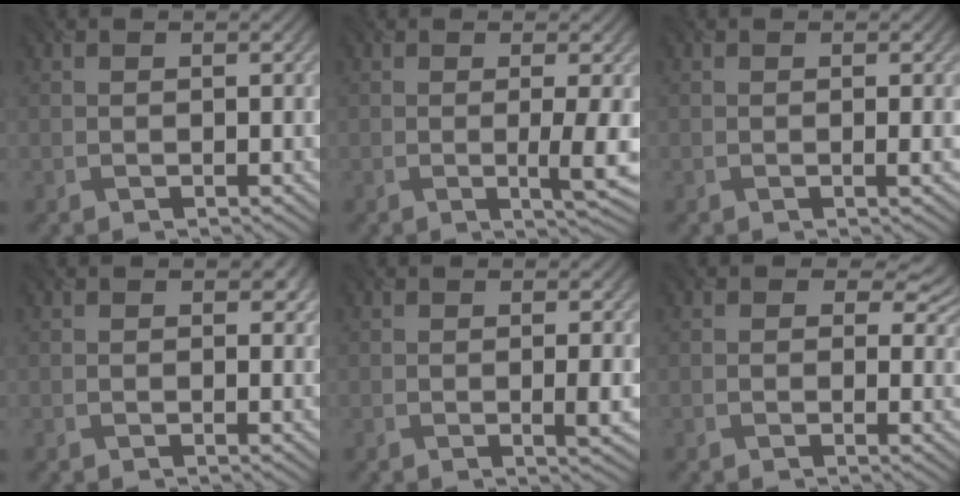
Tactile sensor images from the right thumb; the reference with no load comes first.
{"total": 3.6, "force": [-0.1, 0.4, 3.6], "torque": [-0.066, -0.002, -0.002]}
{"total": 0.5, "force": [0.0, 0.0, 0.5], "torque": [-0.011, -0.001, -0.001]}
{"total": 0.9, "force": [0.5, 0.6, 0.4], "torque": [-0.005, -0.005, 0.004]}
{"total": 1.7, "force": [0.0, 0.2, 1.7], "torque": [-0.032, -0.001, -0.001]}
{"total": 2.9, "force": [1.1, 2.2, 1.5], "torque": [-0.023, -0.008, 0.002]}